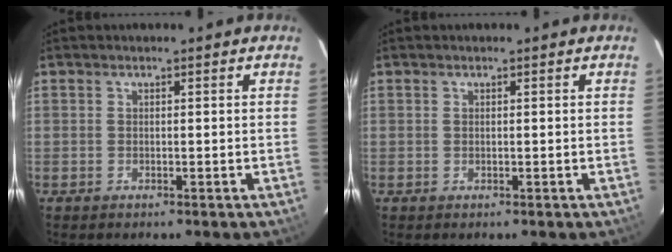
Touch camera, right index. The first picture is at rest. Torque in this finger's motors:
{"motor_torque": [0.00, 0.00, 0.00, 0.00]}